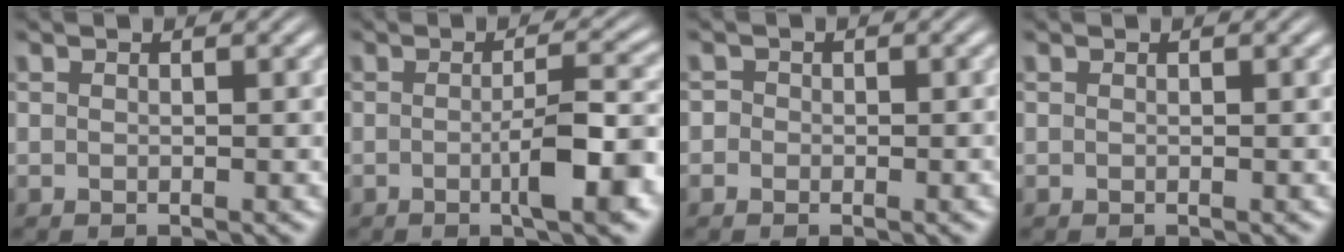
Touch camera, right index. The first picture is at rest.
{"total": 4.5, "force": [-1.4, 0.7, 4.2], "torque": [-0.060, 0.005, -0.031]}
{"total": 1.3, "force": [-0.5, 1.2, 0.1], "torque": [0.000, -0.001, -0.014]}
{"total": 0.0}